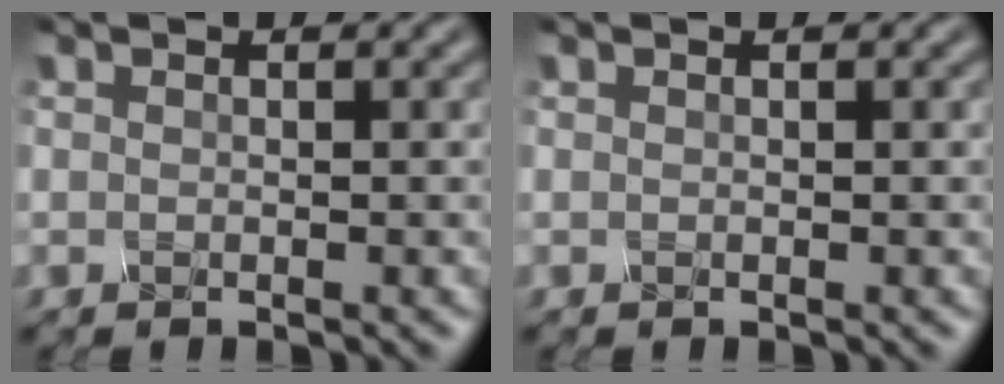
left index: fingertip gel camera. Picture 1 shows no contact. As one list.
[{"total": 0.0}]